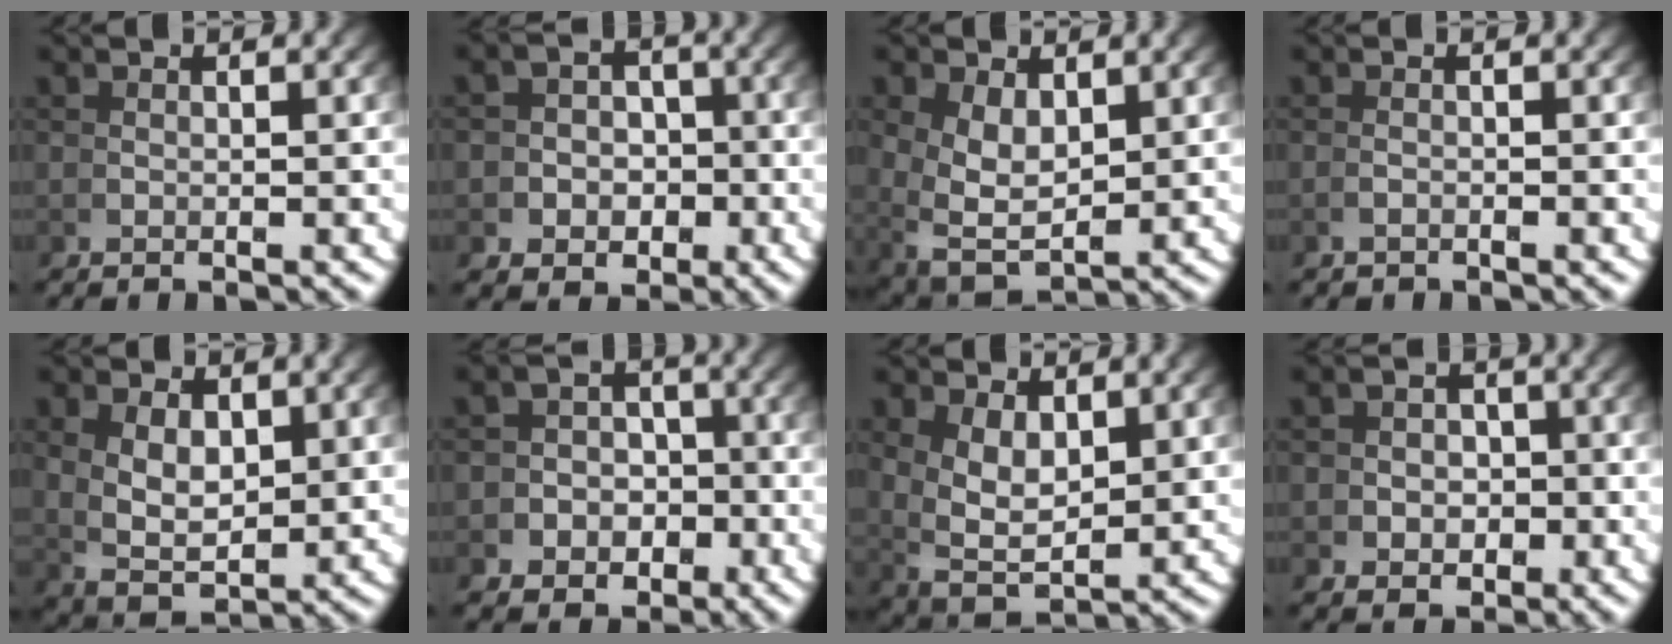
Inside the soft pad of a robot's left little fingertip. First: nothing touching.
{"total": 5.3, "force": [-1.6, 4.5, 2.3], "torque": [-0.026, -0.020, -0.026]}
{"total": 5.9, "force": [0.2, 4.2, 4.1], "torque": [-0.106, -0.038, 0.026]}
{"total": 0.7, "force": [-0.5, -0.6, 0.0], "torque": [-0.003, 0.002, -0.009]}
{"total": 6.2, "force": [1.0, 4.1, 4.6], "torque": [-0.095, -0.021, 0.030]}
{"total": 6.6, "force": [-2.5, 5.6, 2.5], "torque": [-0.037, -0.026, -0.042]}
{"total": 6.3, "force": [1.1, 4.2, 4.6], "torque": [-0.108, -0.030, 0.036]}
{"total": 3.2, "force": [-0.6, 2.7, 1.6], "torque": [-0.010, -0.006, -0.010]}